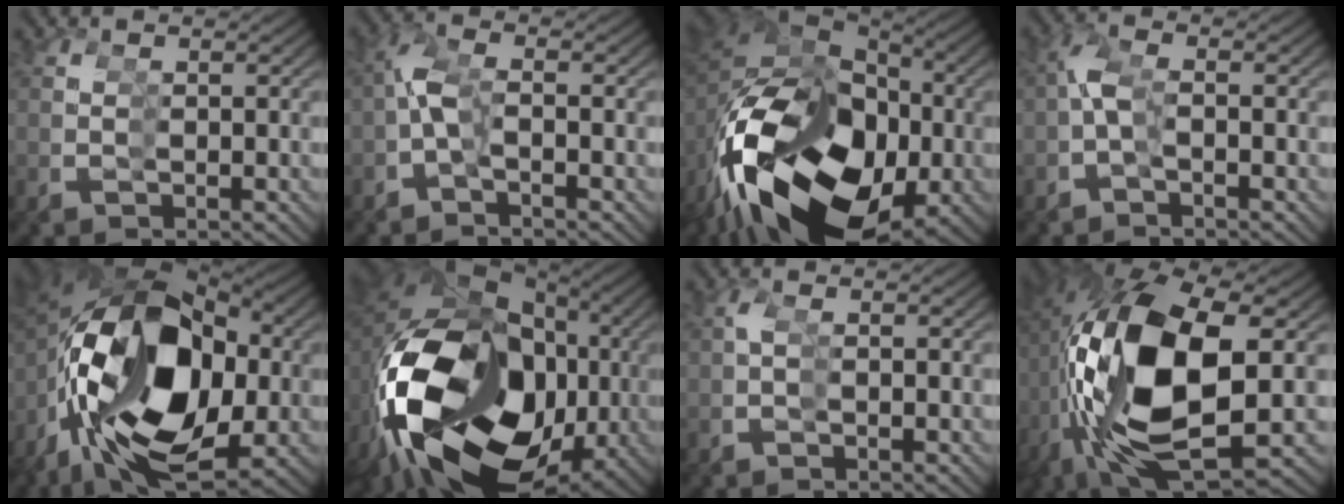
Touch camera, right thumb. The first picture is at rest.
{"total": 2.5, "force": [-2.2, 1.2, 0.1], "torque": [-0.048, -0.005, -0.038]}
{"total": 21.1, "force": [-2.6, 12.5, 16.8], "torque": [-0.326, -0.038, -0.015]}
{"total": 2.3, "force": [-2.0, 1.1, -0.2], "torque": [-0.047, -0.009, -0.033]}
{"total": 20.9, "force": [-0.8, 12.6, 16.6], "torque": [-0.310, -0.018, -0.001]}
{"total": 28.4, "force": [-3.6, 17.3, 22.2], "torque": [-0.411, -0.059, -0.020]}
{"total": 1.2, "force": [-1.1, 0.4, 0.1], "torque": [-0.024, -0.010, -0.014]}
{"total": 20.5, "force": [-0.3, 11.2, 17.2], "torque": [-0.354, -0.015, 0.015]}